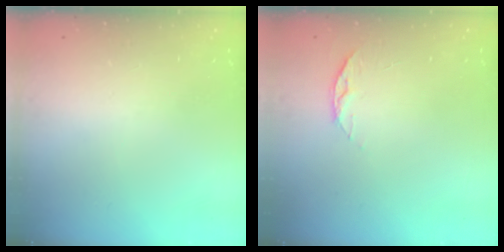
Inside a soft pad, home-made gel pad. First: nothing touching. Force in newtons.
{"total": 6.2, "press": 6.1, "slide": 0.7}